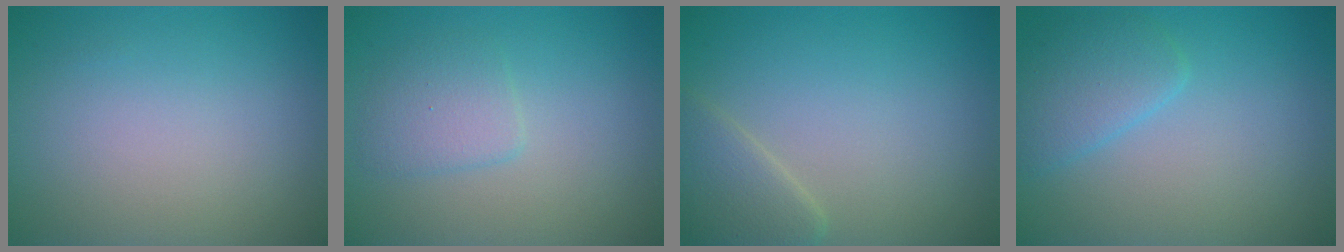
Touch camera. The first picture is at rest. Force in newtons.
{"total": 2.2, "press": 2.2, "slide": 0.1}
{"total": 2.7, "press": 2.6, "slide": 0.2}
{"total": 2.8, "press": 2.8, "slide": 0.2}